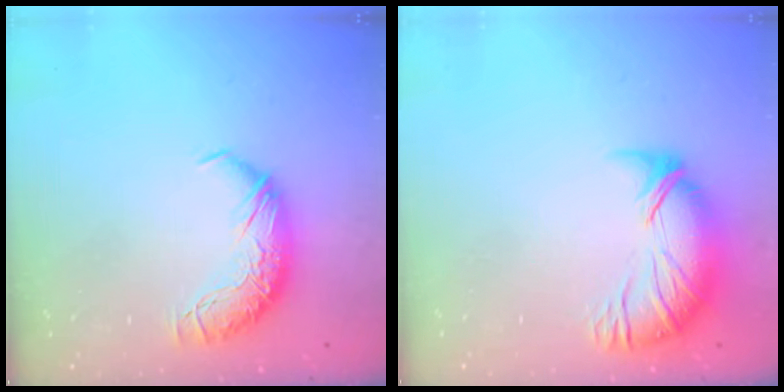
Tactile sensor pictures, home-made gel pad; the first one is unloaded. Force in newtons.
{"total": 3.5, "press": 2.6, "slide": 2.3}